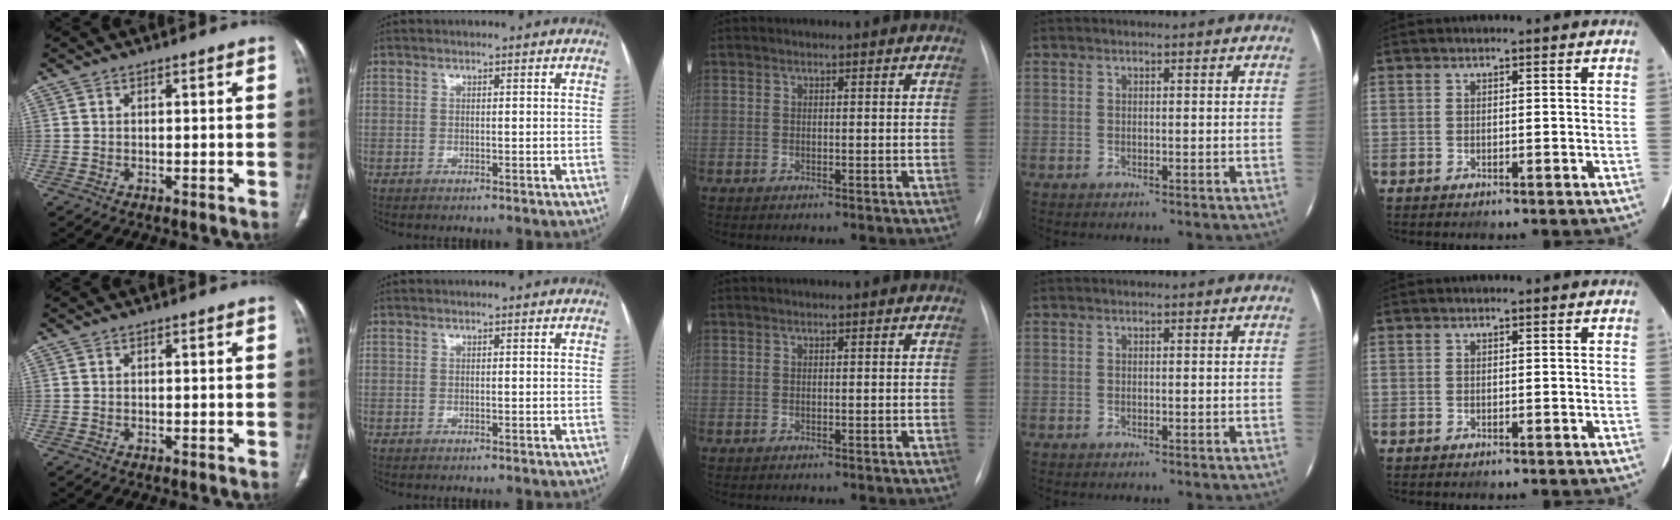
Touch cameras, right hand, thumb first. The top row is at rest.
{}